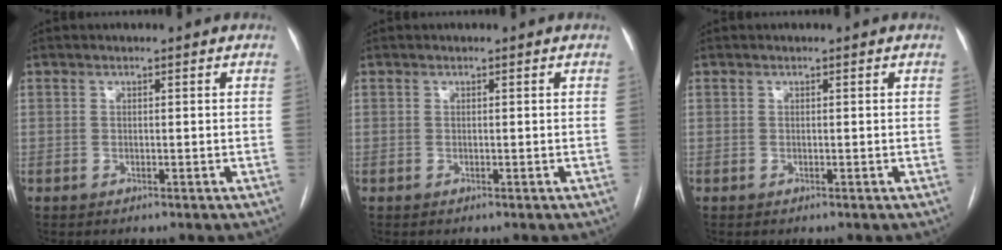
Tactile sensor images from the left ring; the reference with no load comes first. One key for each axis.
{"total": 0.0}
{"total": 0.0}